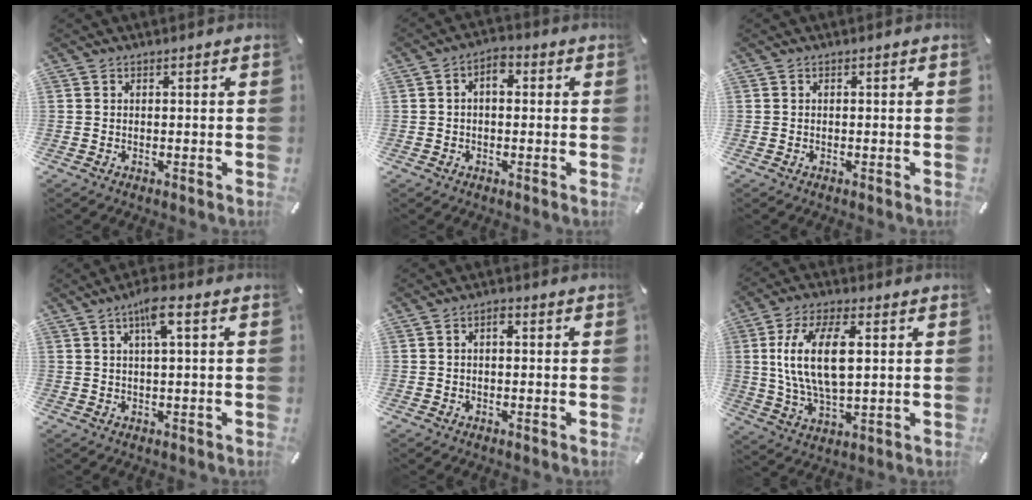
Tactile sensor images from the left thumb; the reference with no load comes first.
{"total": 3.9, "force": [0.0, 2.4, 3.1], "torque": [-0.046, 0.007, -0.006]}
{"total": 0.0}
{"total": 6.0, "force": [2.4, 1.1, 5.4], "torque": [-0.102, 0.003, 0.036]}
{"total": 1.8, "force": [0.1, 0.9, 1.5], "torque": [-0.031, 0.007, 0.000]}
{"total": 14.0, "force": [2.9, 6.4, 12.0], "torque": [-0.261, -0.006, 0.045]}